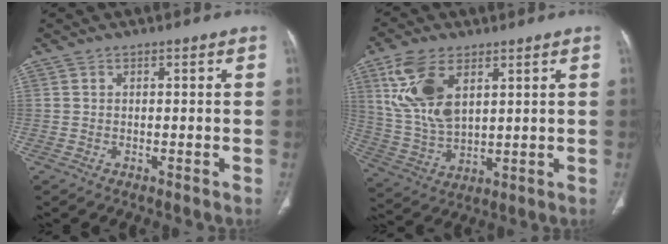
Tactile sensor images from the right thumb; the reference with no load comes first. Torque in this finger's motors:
{"motor_torque": [1.10, 2.28, 1.42, 1.11, 0.17]}